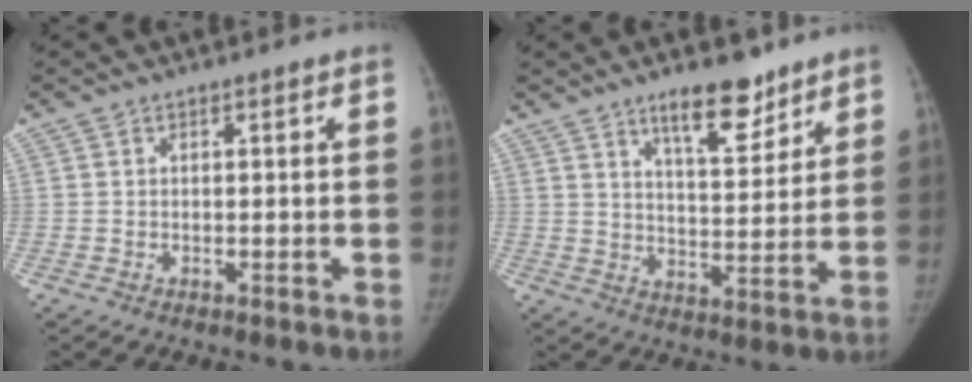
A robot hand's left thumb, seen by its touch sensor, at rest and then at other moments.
{"total": 10.5, "force": [7.5, 3.7, 6.3], "torque": [-0.072, -0.053, 0.122]}